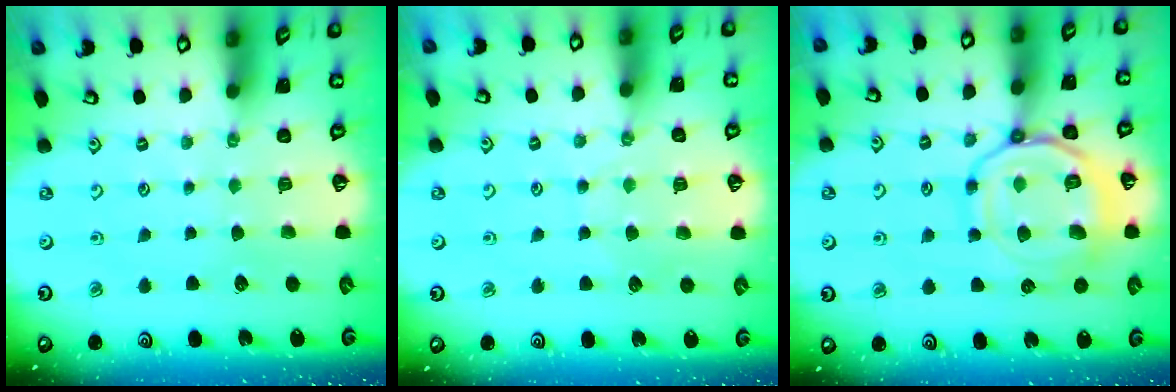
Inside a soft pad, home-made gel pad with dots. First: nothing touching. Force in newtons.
{"total": 4.6, "press": 4.5, "slide": 0.5}
{"total": 16.5, "press": 16.5, "slide": 1.7}